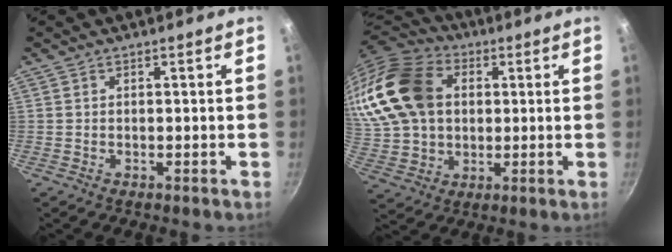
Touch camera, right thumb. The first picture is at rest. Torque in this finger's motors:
{"motor_torque": [0.79, 3.62, 0.88, -0.48, 0.54]}